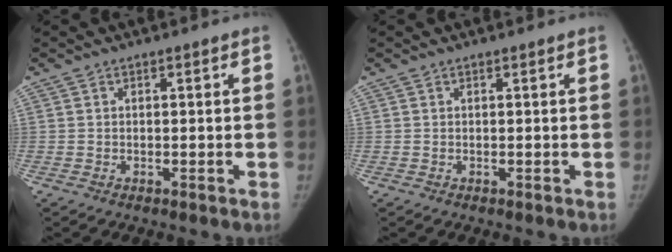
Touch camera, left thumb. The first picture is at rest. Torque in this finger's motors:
{"motor_torque": [0.25, -0.17, 0.37, -0.21, 0.05]}